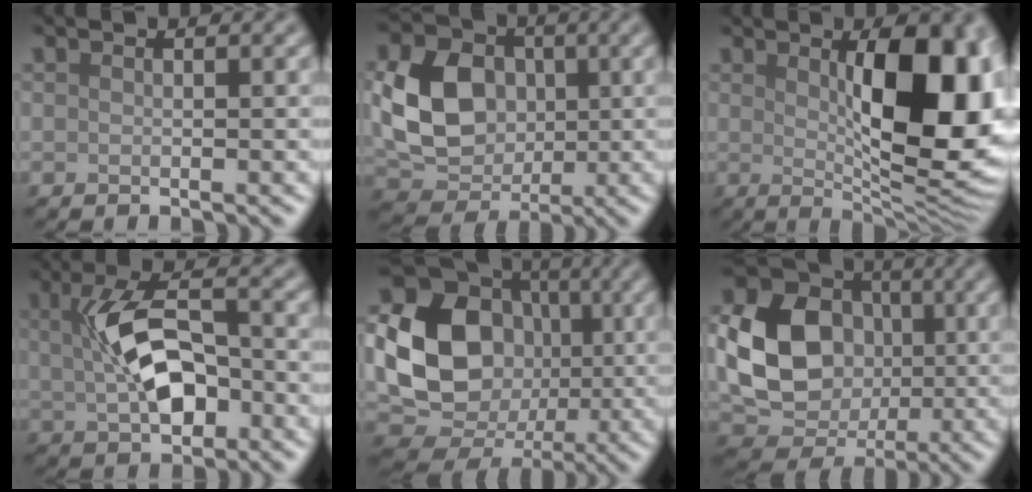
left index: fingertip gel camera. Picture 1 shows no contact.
{"total": 7.5, "force": [0.3, 5.9, 4.6], "torque": [-0.095, 0.002, 0.002]}
{"total": 11.2, "force": [1.5, 3.7, 10.5], "torque": [-0.137, -0.006, 0.030]}
{"total": 6.6, "force": [0.2, 3.3, 5.7], "torque": [-0.109, 0.006, 0.002]}
{"total": 12.9, "force": [-0.2, 10.6, 7.3], "torque": [-0.134, -0.013, -0.008]}
{"total": 10.5, "force": [-0.2, 8.4, 6.2], "torque": [-0.123, -0.014, -0.007]}